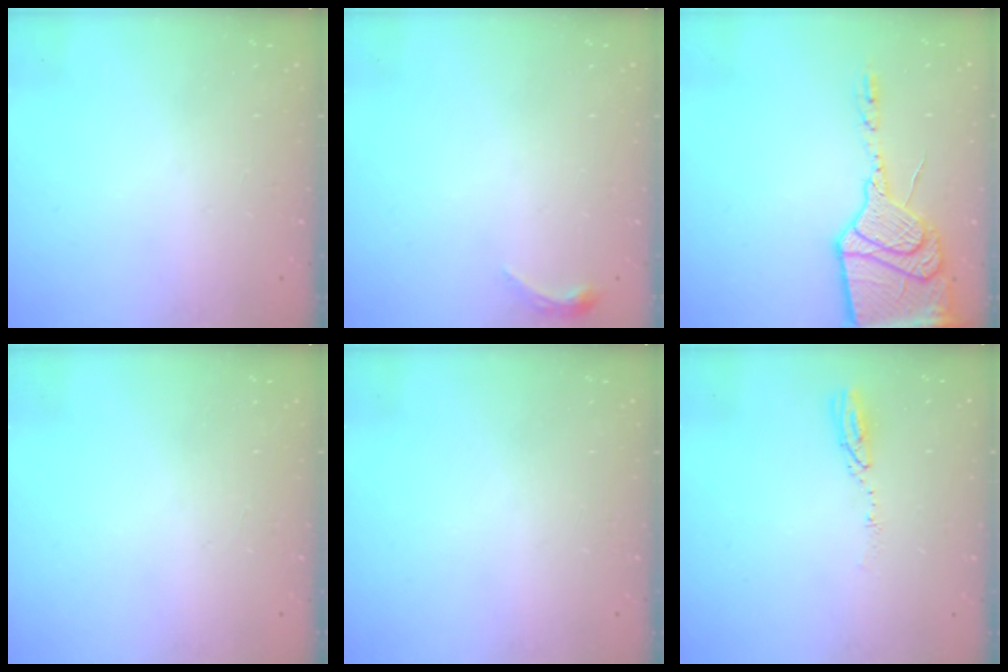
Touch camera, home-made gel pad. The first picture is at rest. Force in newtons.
{"total": 3.4, "press": 3.3, "slide": 0.6}
{"total": 24.1, "press": 21.5, "slide": 10.8}
{"total": 0.9, "press": 0.0, "slide": 0.9}
{"total": 0.0}
{"total": 3.5, "press": 3.5, "slide": 0.3}